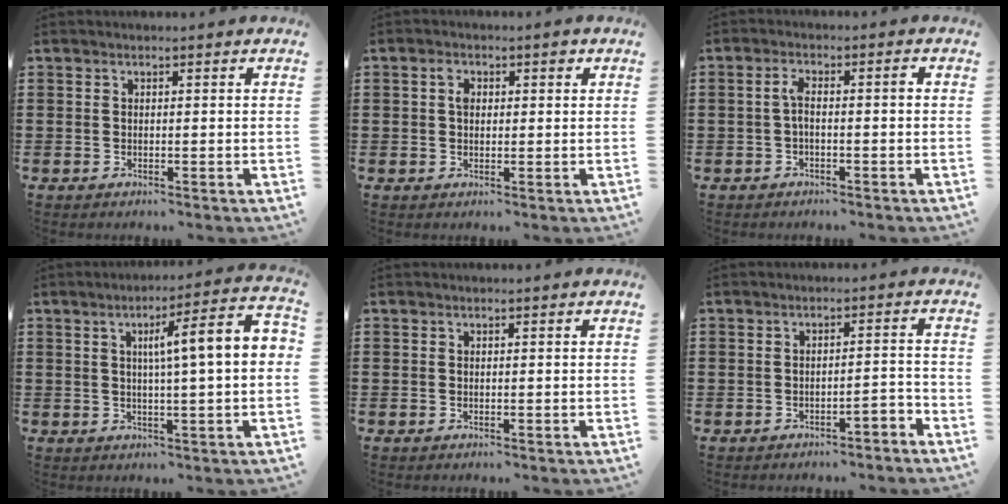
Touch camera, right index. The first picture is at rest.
{"total": 2.7, "force": [0.7, 1.7, 2.0], "torque": [-0.027, 0.005, 0.006]}
{"total": 2.7, "force": [-0.4, 0.6, 2.6], "torque": [-0.049, 0.004, -0.010]}
{"total": 7.8, "force": [0.9, 0.2, 7.7], "torque": [-0.130, -0.010, 0.001]}
{"total": 0.0}
{"total": 2.5, "force": [-2.2, 0.2, 1.1], "torque": [-0.022, 0.003, -0.045]}